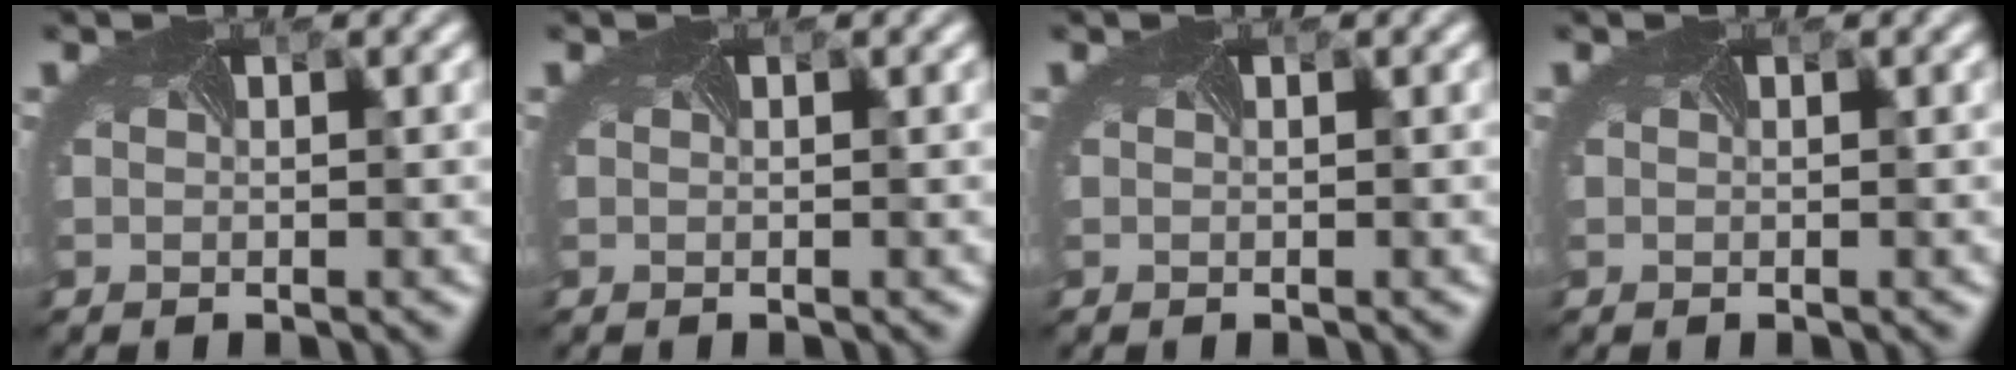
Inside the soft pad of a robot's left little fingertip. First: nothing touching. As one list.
[{"total": 0.0}, {"total": 0.0}, {"total": 0.0}]